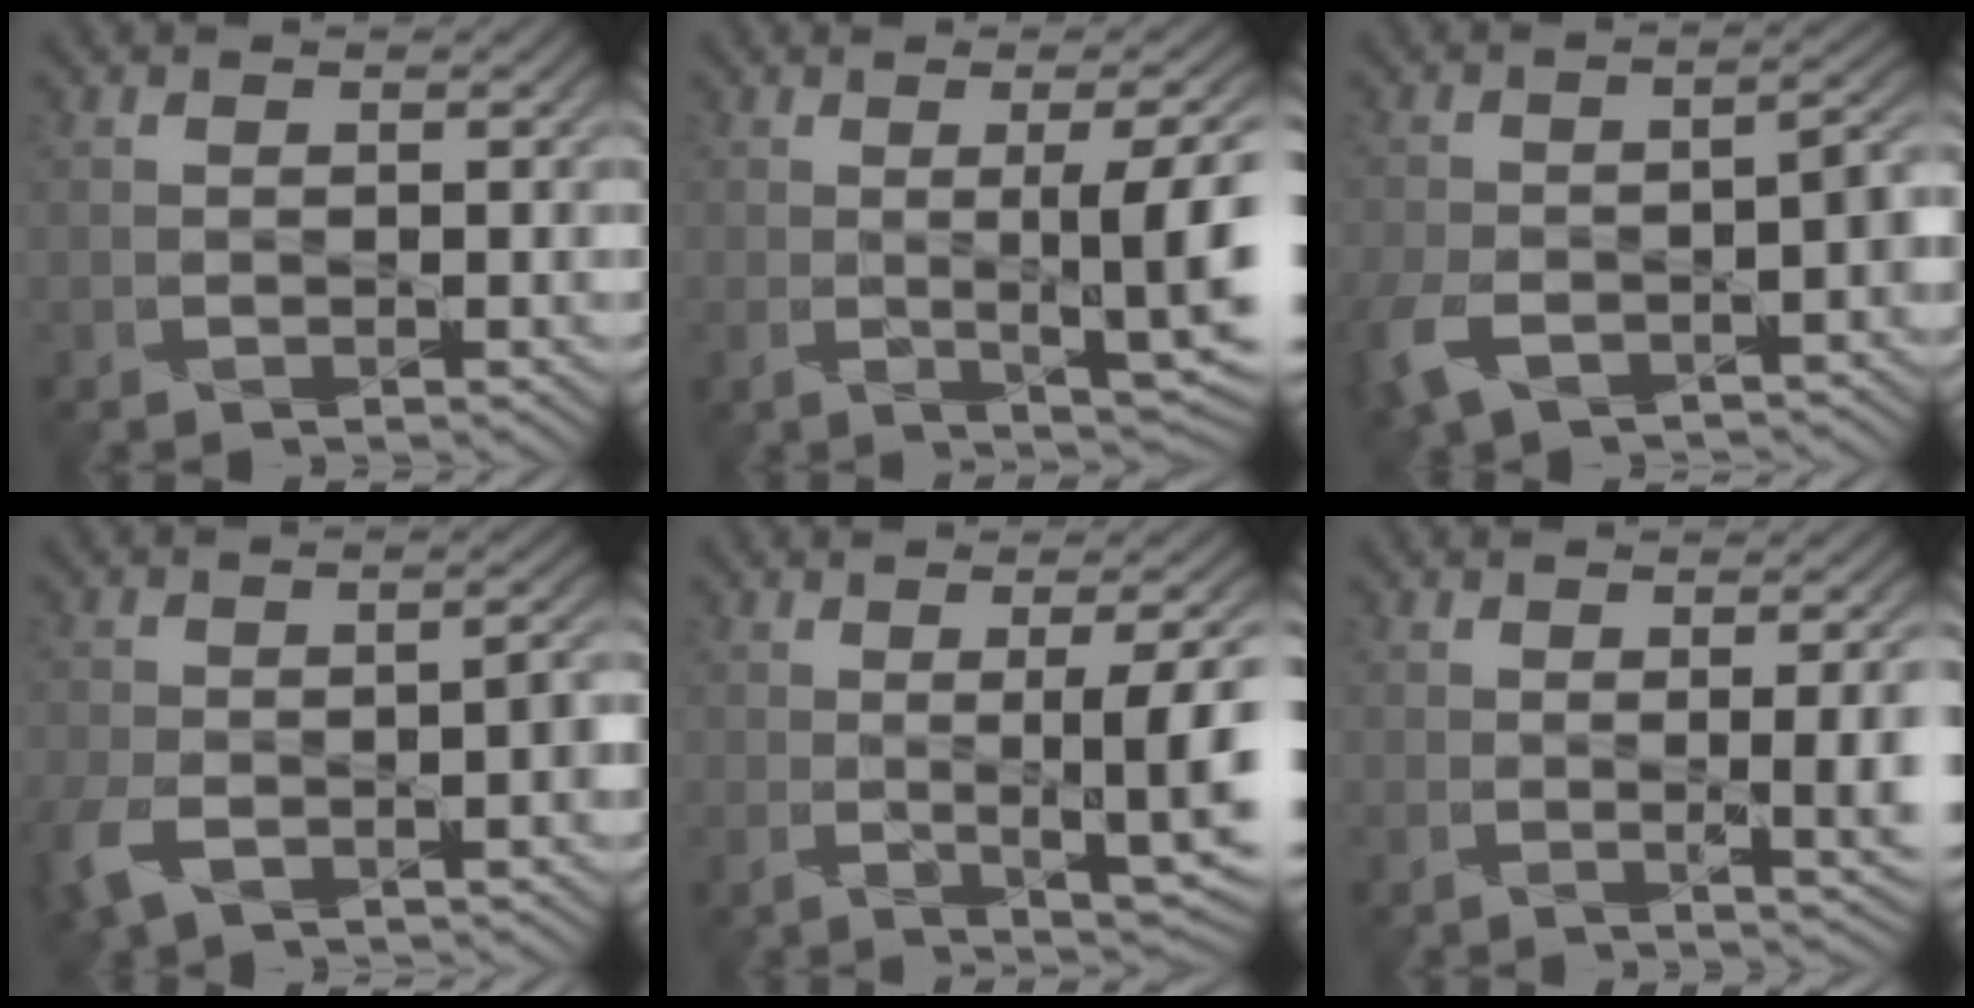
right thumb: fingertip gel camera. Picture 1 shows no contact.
{"total": 8.5, "force": [-0.6, 1.6, 8.3], "torque": [-0.125, 0.003, -0.003]}
{"total": 9.2, "force": [-5.2, 4.5, 6.1], "torque": [-0.127, -0.023, -0.087]}
{"total": 7.3, "force": [-4.5, 3.3, 4.8], "torque": [-0.100, -0.011, -0.083]}
{"total": 7.5, "force": [-0.7, 1.4, 7.4], "torque": [-0.115, -0.003, -0.005]}
{"total": 4.4, "force": [-0.6, 0.9, 4.3], "torque": [-0.063, -0.007, -0.002]}